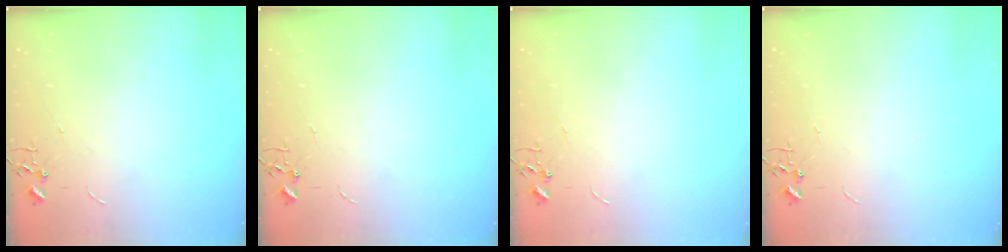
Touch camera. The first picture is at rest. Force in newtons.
{"total": 0.0}
{"total": 0.0}
{"total": 0.0}